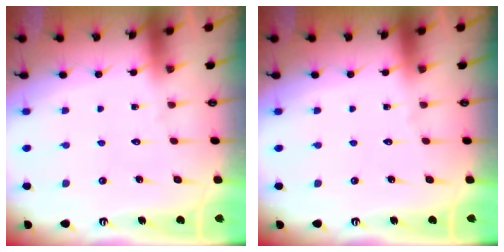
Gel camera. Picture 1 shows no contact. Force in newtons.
{"total": 0.0}